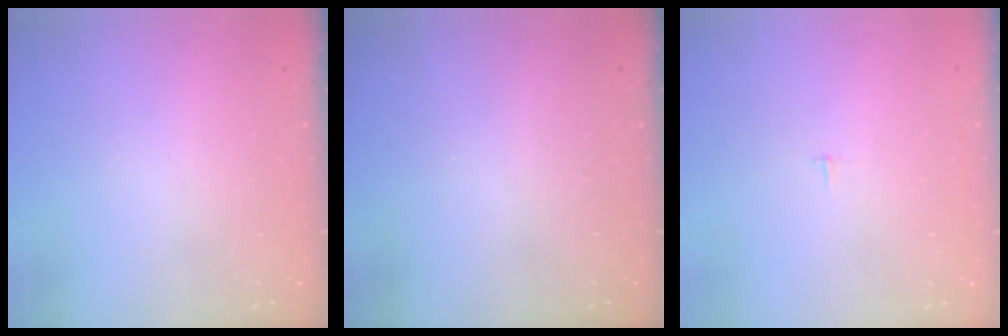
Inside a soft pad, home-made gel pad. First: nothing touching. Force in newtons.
{"total": 0.0}
{"total": 1.8, "press": 1.8, "slide": 0.1}